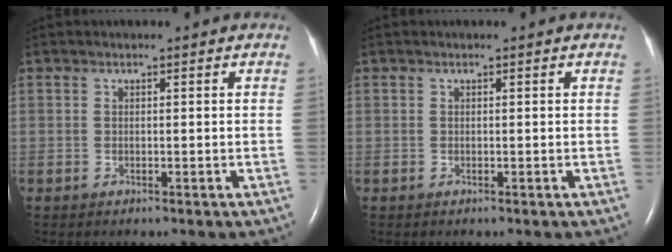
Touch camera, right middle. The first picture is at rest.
{"total": 0.0}